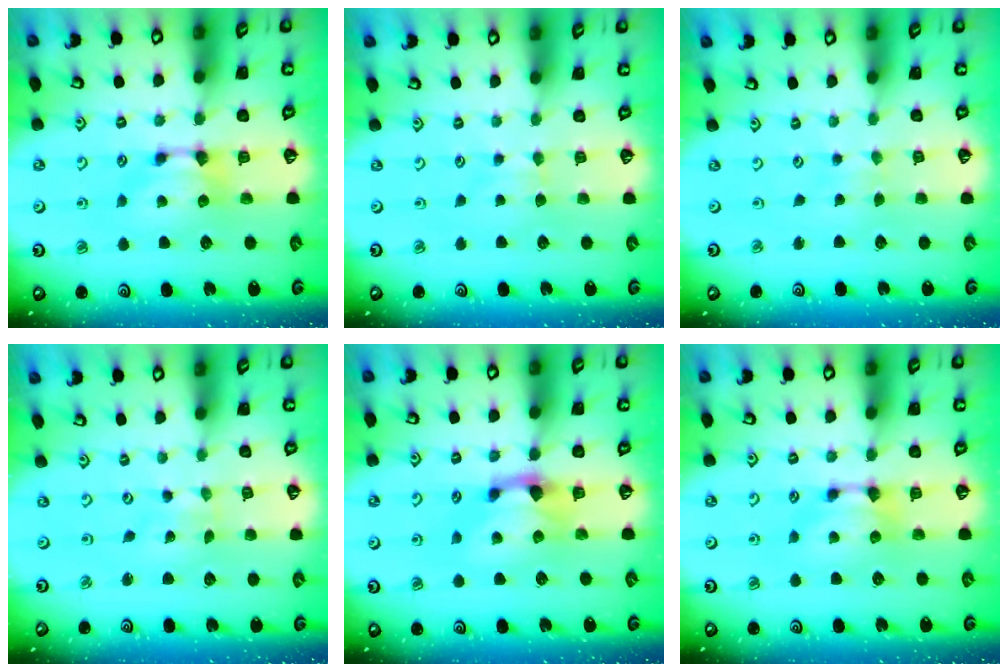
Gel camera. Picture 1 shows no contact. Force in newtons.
{"total": 2.3, "press": 2.2, "slide": 0.5}
{"total": 3.5, "press": 3.5, "slide": 0.1}
{"total": 5.8, "press": 5.8, "slide": 0.5}
{"total": 1.3, "press": 0.5, "slide": 1.2}
{"total": 0.0}